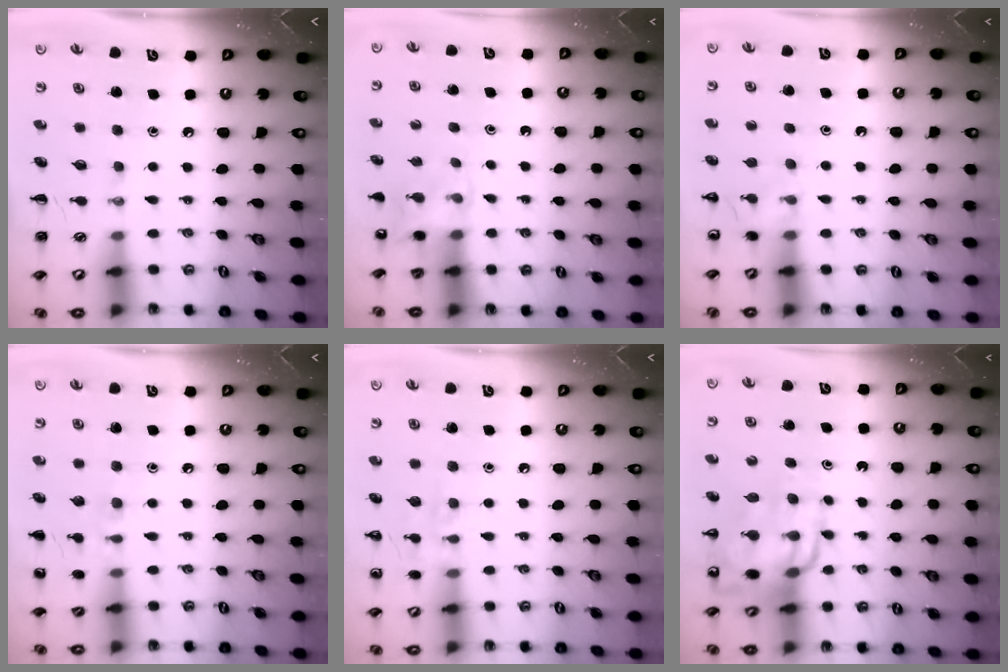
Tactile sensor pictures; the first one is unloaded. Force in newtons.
{"total": 4.3, "press": 4.1, "slide": 1.3}
{"total": 6.3, "press": 6.0, "slide": 2.1}
{"total": 7.5, "press": 7.3, "slide": 1.7}
{"total": 6.9, "press": 6.8, "slide": 1.5}
{"total": 13.2, "press": 12.7, "slide": 3.6}